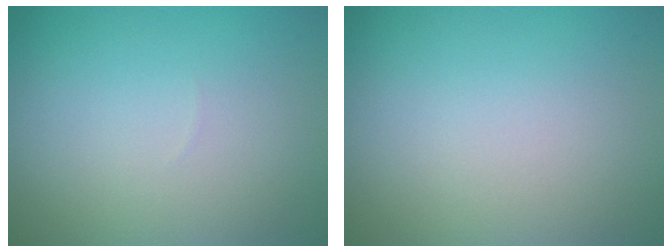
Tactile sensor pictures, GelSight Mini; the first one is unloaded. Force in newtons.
{"total": 0.0}